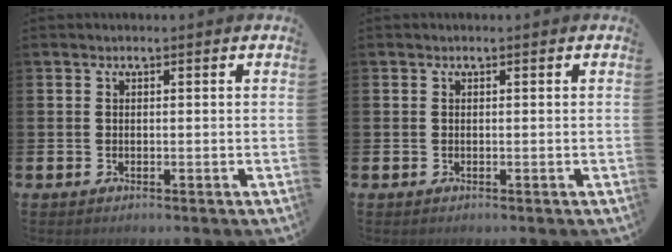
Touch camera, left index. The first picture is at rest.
{"total": 0.0}